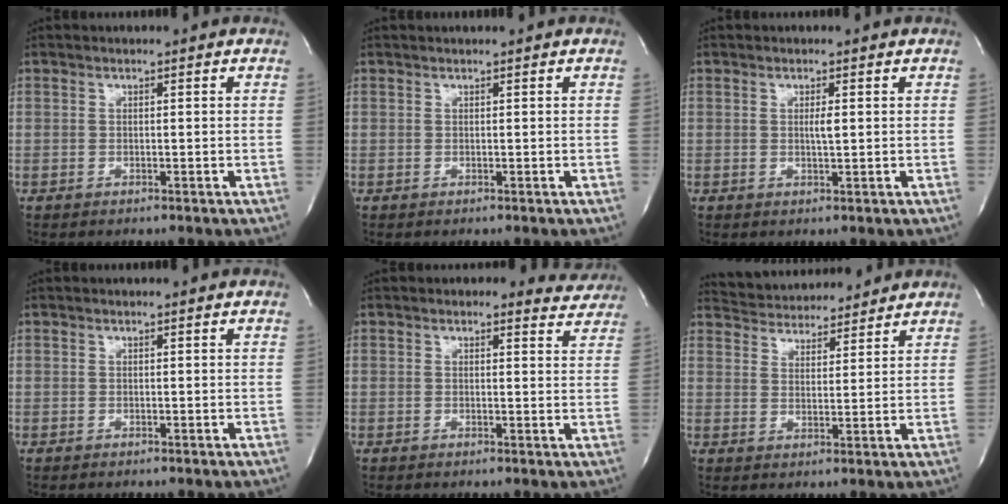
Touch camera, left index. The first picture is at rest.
{"total": 0.7, "force": [0.6, -0.1, 0.3], "torque": [-0.004, 0.009, 0.013]}
{"total": 1.4, "force": [0.2, 0.0, 1.3], "torque": [-0.030, -0.003, 0.004]}
{"total": 0.0}
{"total": 3.6, "force": [3.3, 1.4, -0.3], "torque": [0.013, -0.019, 0.015]}
{"total": 10.9, "force": [10.4, 2.2, 2.1], "torque": [-0.036, 0.017, 0.158]}